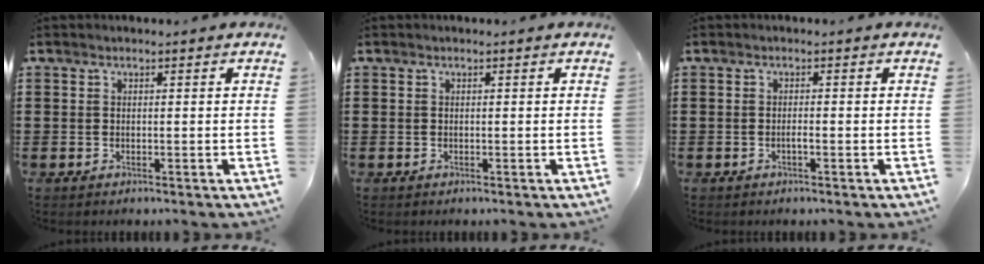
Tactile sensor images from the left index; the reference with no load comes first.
{"total": 0.0}
{"total": 0.8, "force": [-0.3, 0.1, 0.8], "torque": [-0.014, -0.004, -0.005]}